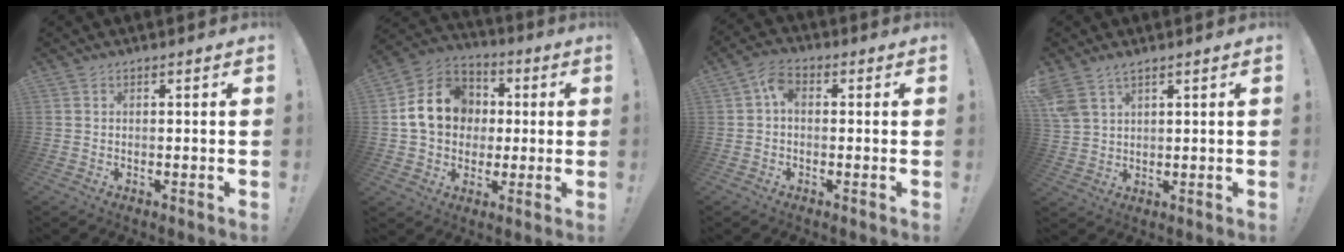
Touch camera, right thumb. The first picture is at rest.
{"total": 16.0, "force": [2.0, 13.5, 8.4], "torque": [-0.123, 0.012, 0.050]}
{"total": 5.1, "force": [0.3, 3.4, 3.8], "torque": [-0.077, 0.009, 0.005]}
{"total": 5.5, "force": [4.1, 2.3, 2.8], "torque": [-0.059, -0.015, 0.082]}